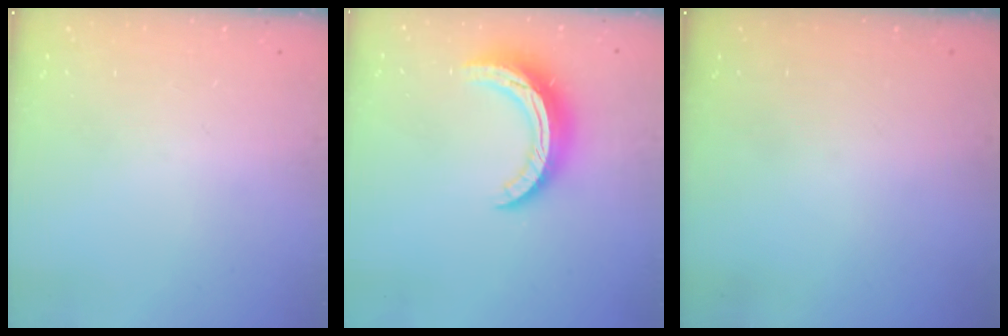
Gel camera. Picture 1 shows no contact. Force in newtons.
{"total": 11.8, "press": 11.8, "slide": 0.9}
{"total": 0.0}